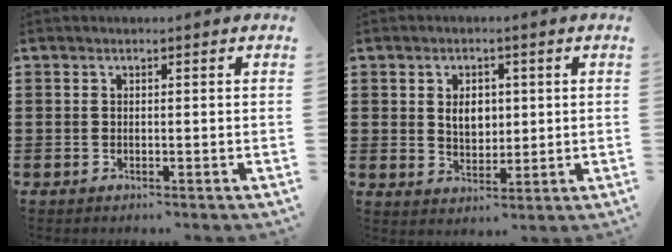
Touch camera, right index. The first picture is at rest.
{"total": 4.1, "force": [0.6, 2.9, 2.8], "torque": [-0.048, 0.005, 0.004]}